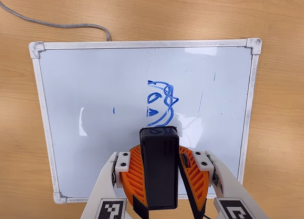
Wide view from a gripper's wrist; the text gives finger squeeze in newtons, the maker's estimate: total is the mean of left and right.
{"total": 8.1, "left": 9.1, "right": 7.2}